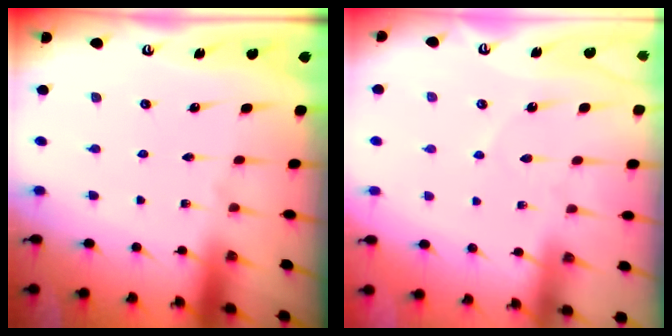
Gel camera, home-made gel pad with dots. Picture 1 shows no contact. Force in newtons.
{"total": 2.6, "press": 2.5, "slide": 0.3}